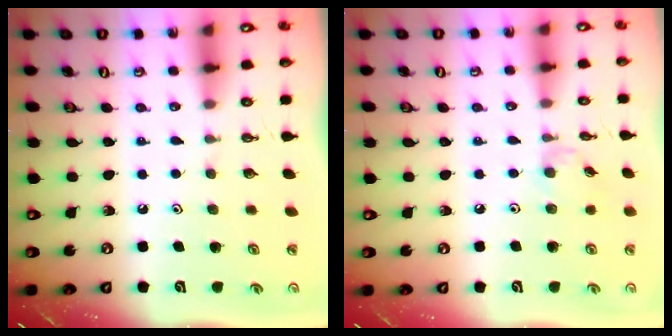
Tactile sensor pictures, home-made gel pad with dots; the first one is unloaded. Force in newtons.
{"total": 4.1, "press": 4.0, "slide": 0.5}